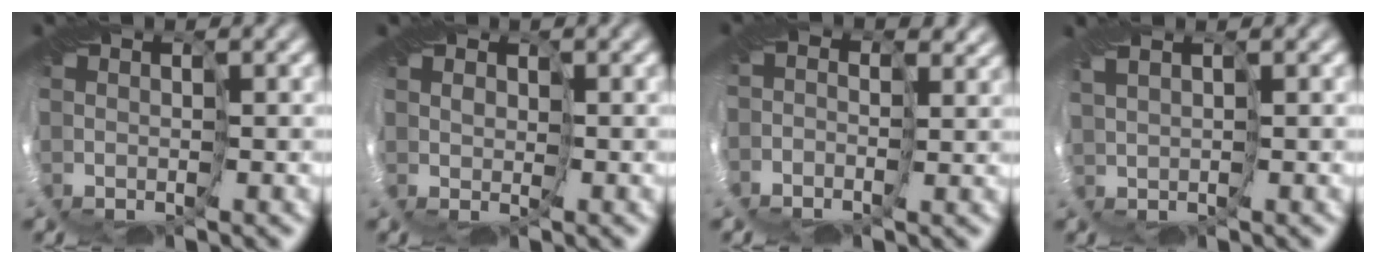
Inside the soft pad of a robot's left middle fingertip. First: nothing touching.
{"total": 1.3, "force": [0.3, 1.1, 0.6], "torque": [-0.008, 0.002, 0.003]}
{"total": 4.4, "force": [1.6, 3.5, 2.3], "torque": [-0.044, 0.015, 0.021]}
{"total": 1.3, "force": [0.6, 0.3, 1.1], "torque": [-0.032, 0.005, 0.015]}